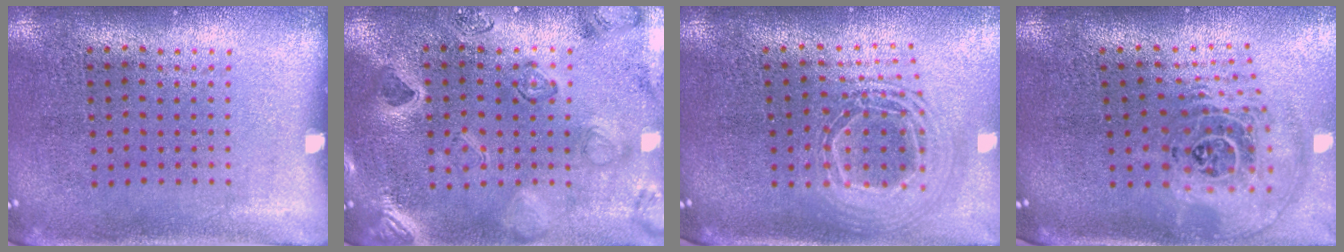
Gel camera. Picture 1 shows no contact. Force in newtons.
{"total": 2.5, "press": 2.4, "slide": 0.7}
{"total": 2.2, "press": 1.7, "slide": 1.3}
{"total": 2.6, "press": 1.9, "slide": 1.8}